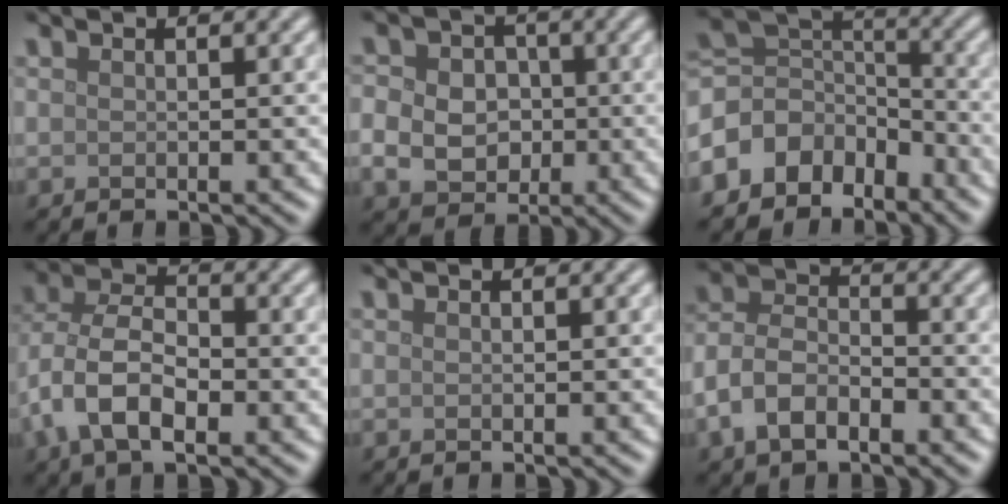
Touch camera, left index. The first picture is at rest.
{"total": 7.0, "force": [-0.4, 6.1, 3.4], "torque": [-0.056, 0.013, -0.032]}
{"total": 6.6, "force": [-4.1, 4.7, 2.2], "torque": [-0.032, 0.007, -0.092]}
{"total": 6.9, "force": [-2.0, 4.2, 5.1], "torque": [-0.110, 0.003, -0.046]}
{"total": 0.5, "force": [0.3, 0.2, 0.4], "torque": [-0.006, 0.002, -0.002]}
{"total": 5.3, "force": [-2.5, 3.1, 3.5], "torque": [-0.065, 0.005, -0.057]}